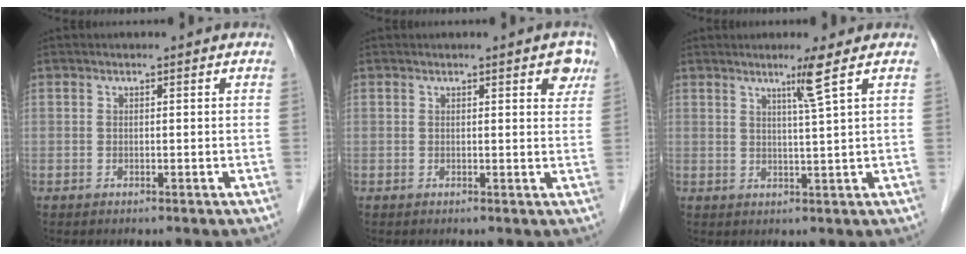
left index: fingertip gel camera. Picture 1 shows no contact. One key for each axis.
{"total": 2.7, "fx": 1.6, "fy": 0.7, "fz": 2.1, "tx": -0.015, "ty": -0.002, "tz": 0.014}
{"total": 3.3, "fx": 1.8, "fy": -1.5, "fz": 2.3, "tx": -0.048, "ty": -0.012, "tz": 0.040}